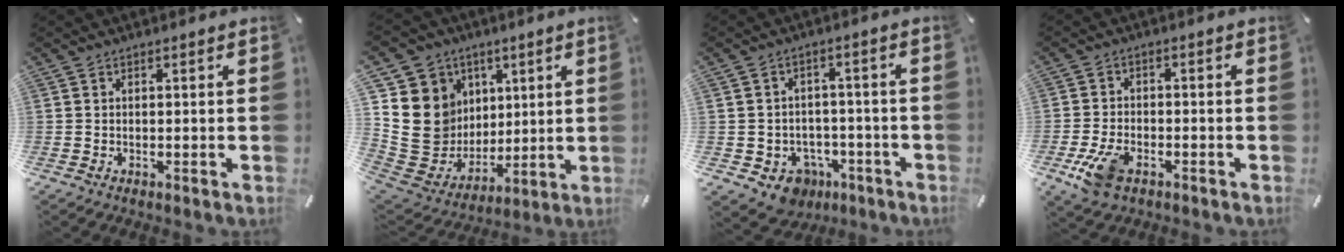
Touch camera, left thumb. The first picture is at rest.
{"total": 15.8, "force": [2.6, 15.2, 3.5], "torque": [-0.050, -0.036, 0.079]}
{"total": 6.9, "force": [-3.5, 5.7, 1.8], "torque": [-0.027, 0.025, -0.060]}
{"total": 7.8, "force": [-3.8, 4.3, 5.2], "torque": [-0.117, 0.008, -0.069]}